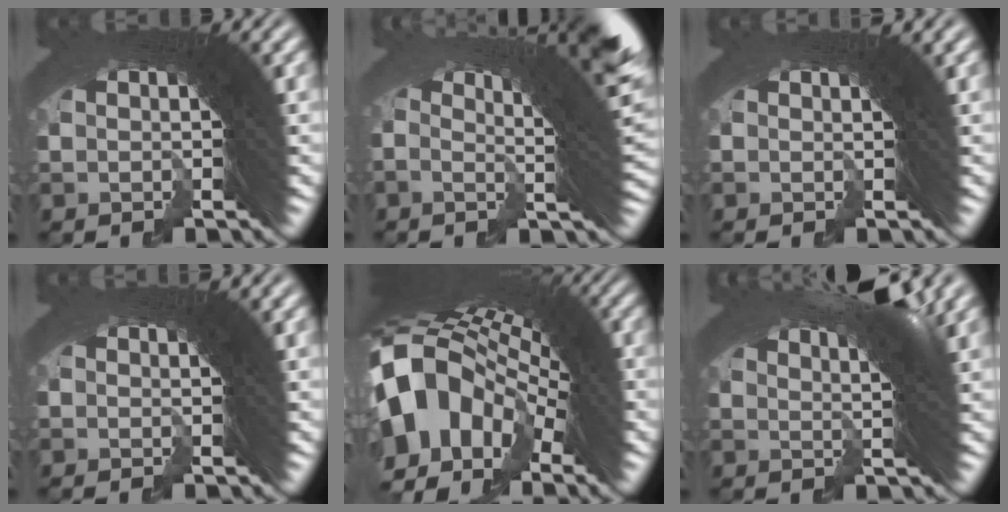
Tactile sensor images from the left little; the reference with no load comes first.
{"total": 11.3, "force": [4.0, 3.5, 10.0], "torque": [-0.113, 0.016, 0.046]}
{"total": 1.5, "force": [0.5, -0.8, 1.2], "torque": [-0.020, -0.002, 0.011]}
{"total": 1.2, "force": [0.2, -0.6, 1.0], "torque": [-0.017, -0.003, 0.007]}
{"total": 14.2, "force": [1.1, 9.3, 10.6], "torque": [-0.198, 0.011, 0.001]}
{"total": 7.7, "force": [4.7, 0.8, 6.1], "torque": [-0.067, 0.023, 0.066]}